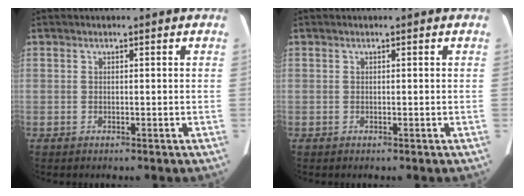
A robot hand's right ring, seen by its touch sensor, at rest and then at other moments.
{"total": 0.0}